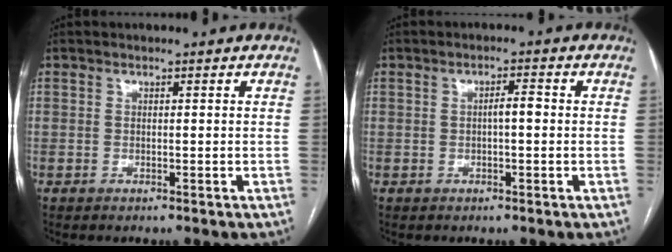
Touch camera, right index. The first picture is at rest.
{"total": 2.1, "force": [-0.1, 0.5, 2.1], "torque": [-0.034, 0.005, -0.003]}